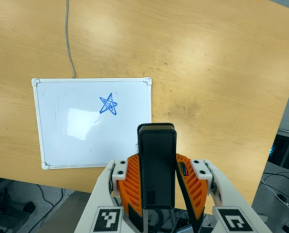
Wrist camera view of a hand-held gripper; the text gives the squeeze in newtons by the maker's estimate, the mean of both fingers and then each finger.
{"total": 4.3, "left": 3.4, "right": 5.2}